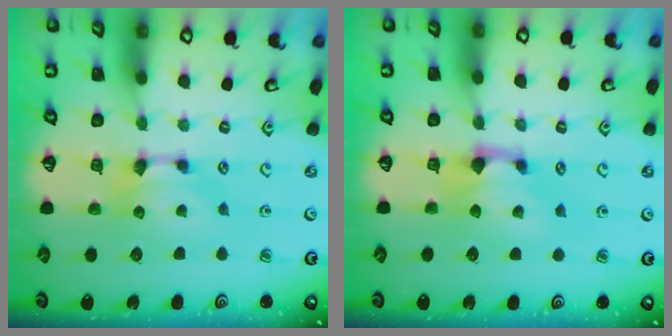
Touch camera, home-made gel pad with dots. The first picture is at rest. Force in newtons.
{"total": 1.2, "press": 0.4, "slide": 1.1}